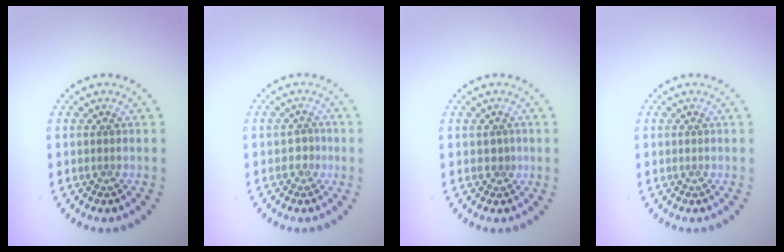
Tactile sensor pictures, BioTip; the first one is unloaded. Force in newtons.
{"total": 1.0, "press": 0.8, "slide": 0.5}
{"total": 0.7, "press": 0.5, "slide": 0.5}
{"total": 0.0}